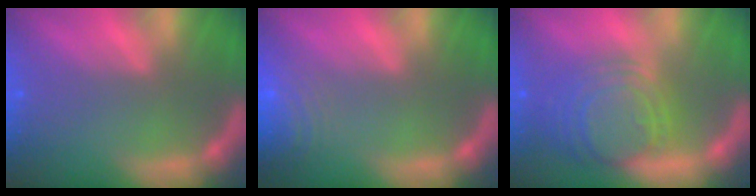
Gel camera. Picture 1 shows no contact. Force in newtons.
{"total": 7.0}
{"total": 9.1}